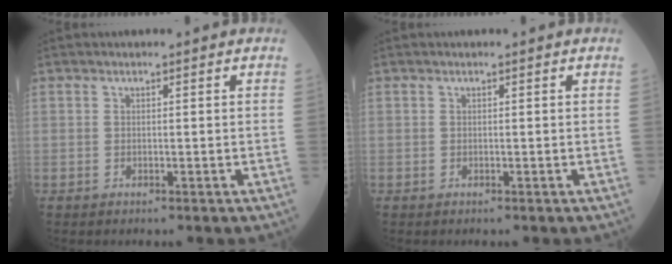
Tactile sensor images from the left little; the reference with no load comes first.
{"total": 0.0}